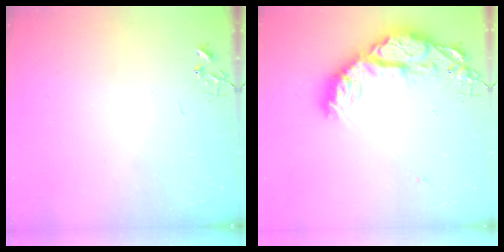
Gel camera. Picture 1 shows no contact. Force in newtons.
{"total": 20.6, "press": 20.5, "slide": 1.5}